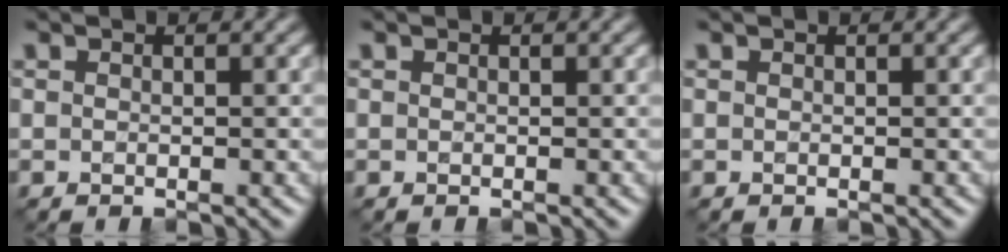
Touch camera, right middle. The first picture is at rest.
{"total": 0.0}
{"total": 0.0}